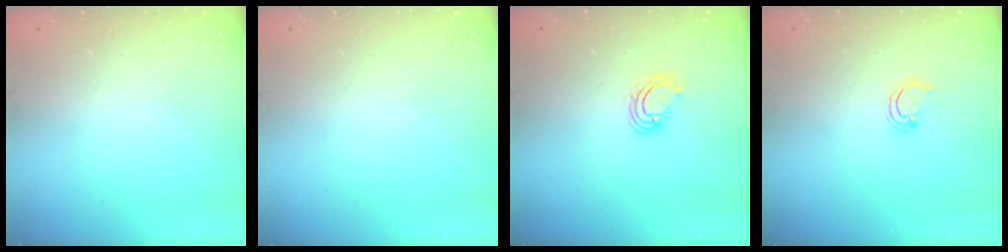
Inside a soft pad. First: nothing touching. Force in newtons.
{"total": 0.0}
{"total": 5.0, "press": 4.9, "slide": 0.5}
{"total": 2.4, "press": 2.4, "slide": 0.2}